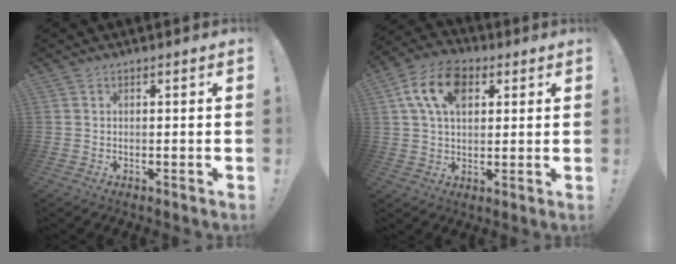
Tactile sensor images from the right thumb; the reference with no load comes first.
{"total": 13.3, "force": [4.8, 8.8, 8.7], "torque": [-0.153, 0.004, 0.091]}